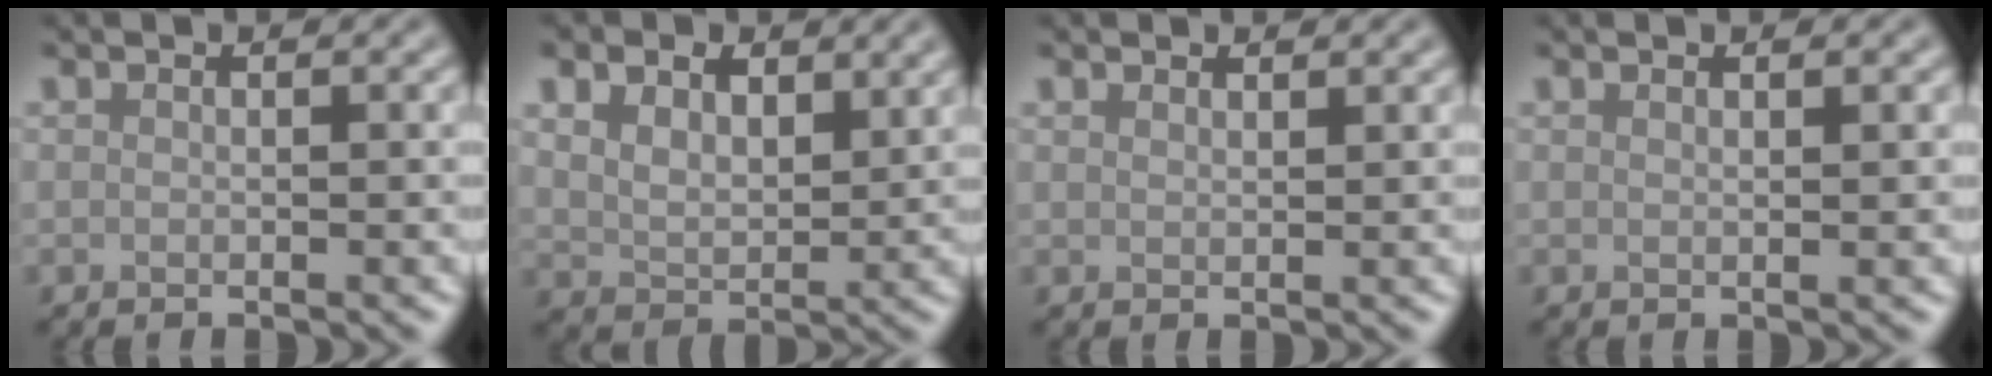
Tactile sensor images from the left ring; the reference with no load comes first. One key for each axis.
{"total": 4.9, "fx": 2.5, "fy": 3.1, "fz": 2.8, "tx": -0.056, "ty": 0.001, "tz": 0.036}
{"total": 1.0, "fx": 1.0, "fy": 0.2, "fz": 0.1, "tx": -0.003, "ty": -0.001, "tz": 0.015}
{"total": 1.3, "fx": 0.6, "fy": 0.4, "fz": 1.0, "tx": -0.011, "ty": 0.002, "tz": 0.004}